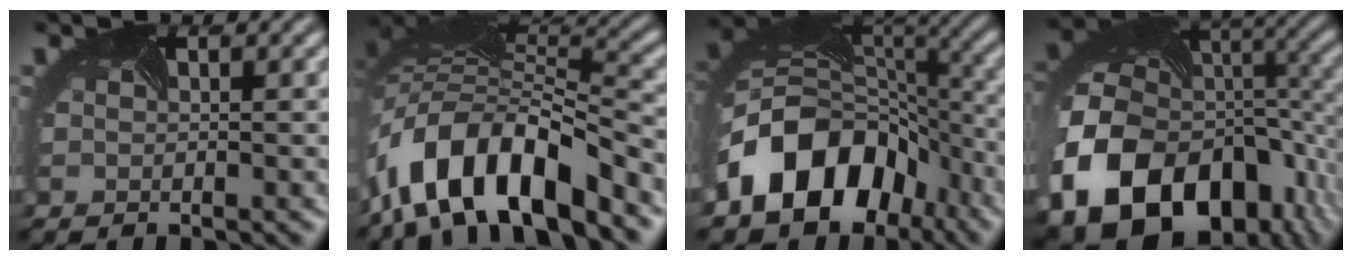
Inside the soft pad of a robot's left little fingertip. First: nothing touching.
{"total": 11.5, "force": [-6.2, 4.7, 8.4], "torque": [-0.155, 0.014, -0.120]}
{"total": 11.1, "force": [-4.8, 8.4, 5.5], "torque": [-0.101, 0.011, -0.093]}
{"total": 19.4, "force": [-6.9, 13.9, 11.6], "torque": [-0.259, -0.038, -0.094]}